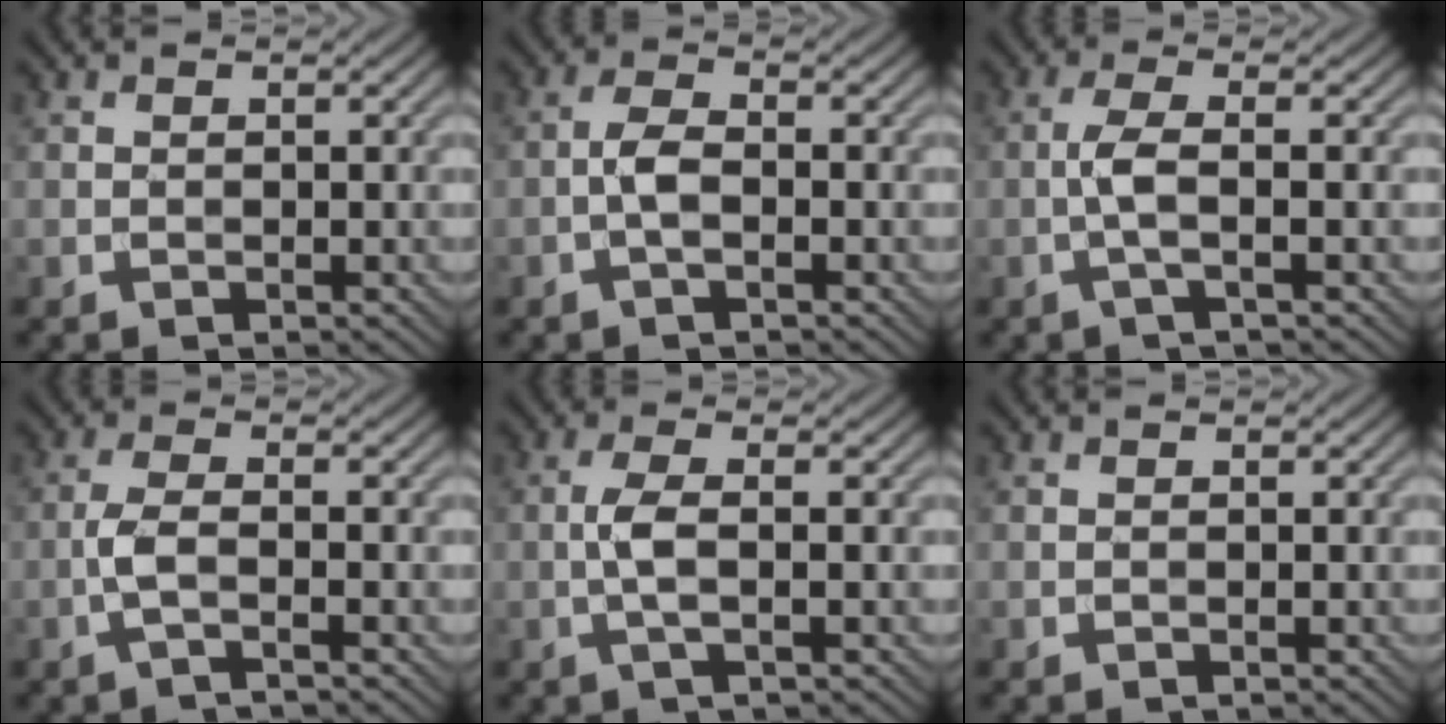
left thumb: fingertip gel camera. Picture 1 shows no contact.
{"total": 2.8, "force": [-1.0, 0.9, 2.4], "torque": [-0.054, 0.006, -0.026]}
{"total": 3.3, "force": [-0.7, 0.4, 3.2], "torque": [-0.071, 0.008, -0.027]}
{"total": 3.1, "force": [-1.2, 0.5, 2.7], "torque": [-0.061, 0.008, -0.035]}
{"total": 3.3, "force": [-0.5, 0.7, 3.2], "torque": [-0.075, 0.005, -0.016]}
{"total": 0.0}